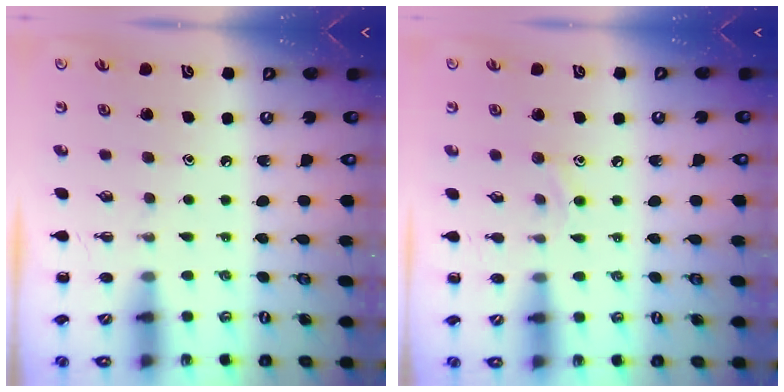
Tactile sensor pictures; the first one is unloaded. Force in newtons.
{"total": 6.5, "press": 6.2, "slide": 1.9}